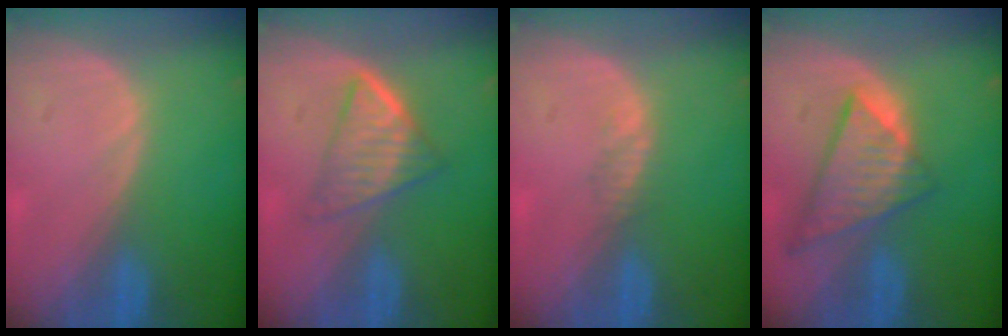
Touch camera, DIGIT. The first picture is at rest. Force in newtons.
{"total": 6.1, "press": 5.4, "slide": 2.9}
{"total": 1.1, "press": 0.9, "slide": 0.7}
{"total": 8.7, "press": 7.5, "slide": 4.3}